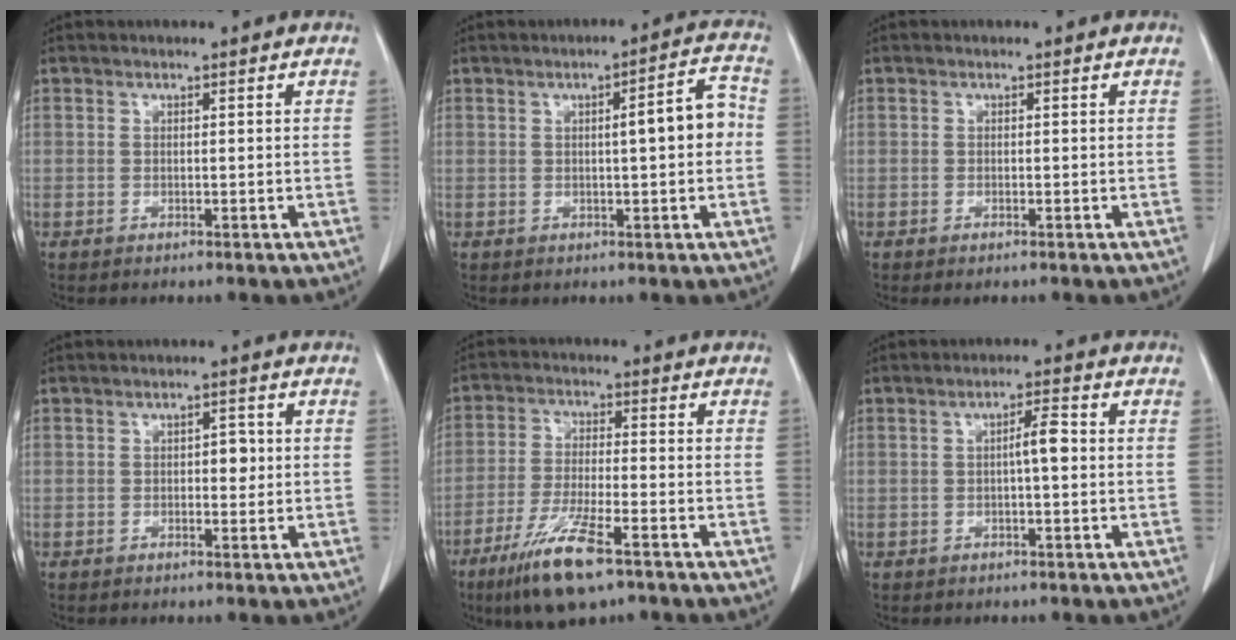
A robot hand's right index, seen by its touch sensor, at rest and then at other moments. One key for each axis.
{"total": 7.1, "fx": 0.1, "fy": 0.2, "fz": 7.1, "tx": -0.099, "ty": 0.016, "tz": -0.002}
{"total": 0.7, "fx": -0.5, "fy": 0.0, "fz": 0.5, "tx": -0.010, "ty": -0.002, "tz": -0.007}
{"total": 2.3, "fx": 0.1, "fy": 1.3, "fz": 1.9, "tx": -0.021, "ty": 0.004, "tz": 0.001}
{"total": 10.6, "fx": -6.5, "fy": 1.5, "fz": 8.2, "tx": -0.164, "ty": -0.026, "tz": -0.115}
{"total": 3.2, "fx": 0.0, "fy": 0.4, "fz": 3.1, "tx": -0.052, "ty": 0.005, "tz": -0.002}